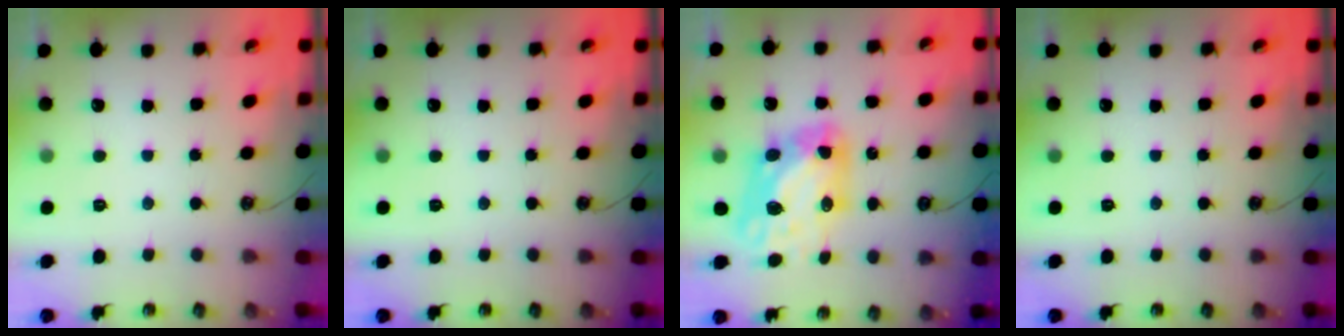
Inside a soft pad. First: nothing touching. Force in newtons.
{"total": 0.0}
{"total": 10.2, "press": 10.1, "slide": 1.2}
{"total": 0.0}